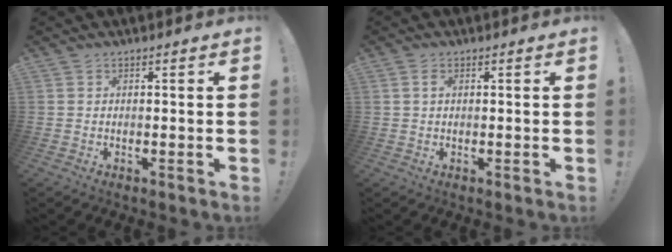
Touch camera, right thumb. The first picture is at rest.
{"total": 1.7, "force": [0.6, 0.9, 1.4], "torque": [-0.025, 0.003, 0.009]}